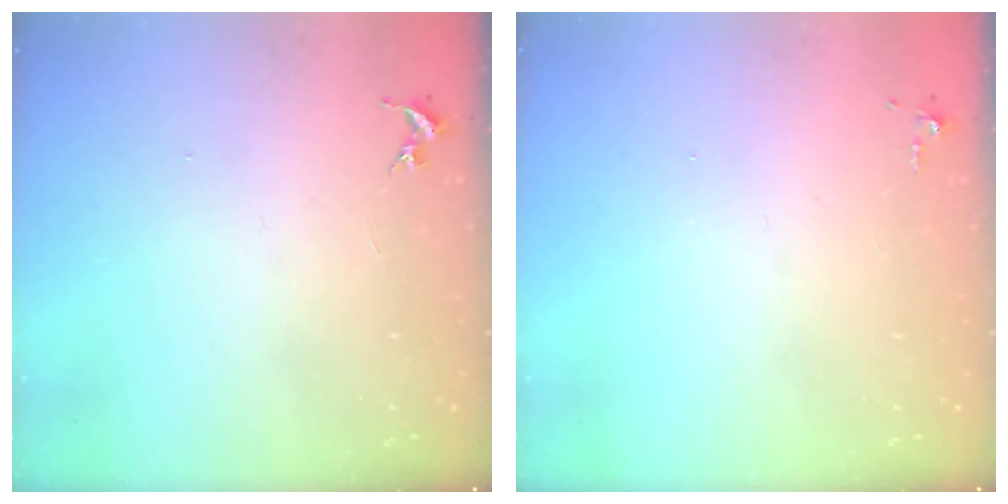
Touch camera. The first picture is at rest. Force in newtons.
{"total": 3.8, "press": 3.8, "slide": 0.6}